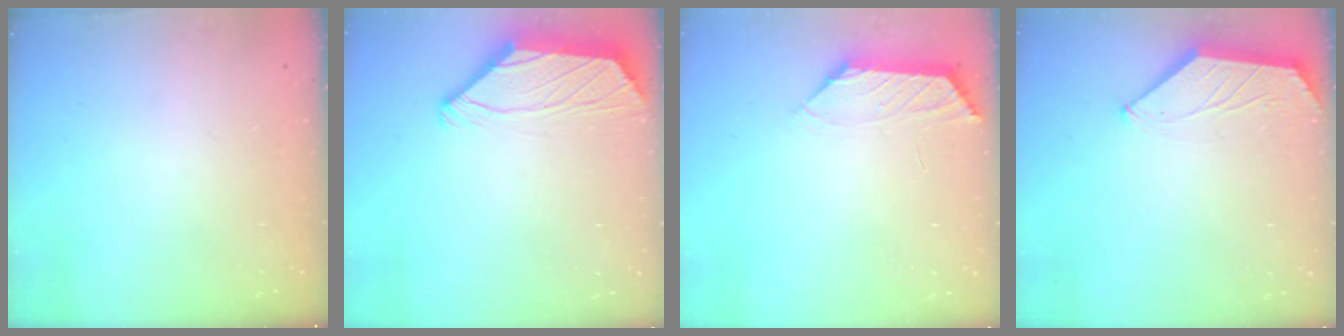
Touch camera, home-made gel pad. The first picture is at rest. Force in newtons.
{"total": 2.1, "press": 2.0, "slide": 0.8}
{"total": 1.3, "press": 1.3, "slide": 0.4}
{"total": 1.8, "press": 1.8, "slide": 0.2}